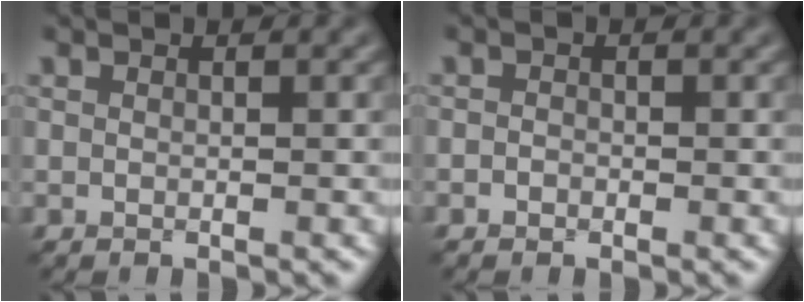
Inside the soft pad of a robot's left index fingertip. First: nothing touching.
{"total": 0.7, "force": [-0.5, 0.5, 0.1], "torque": [0.000, 0.000, -0.010]}